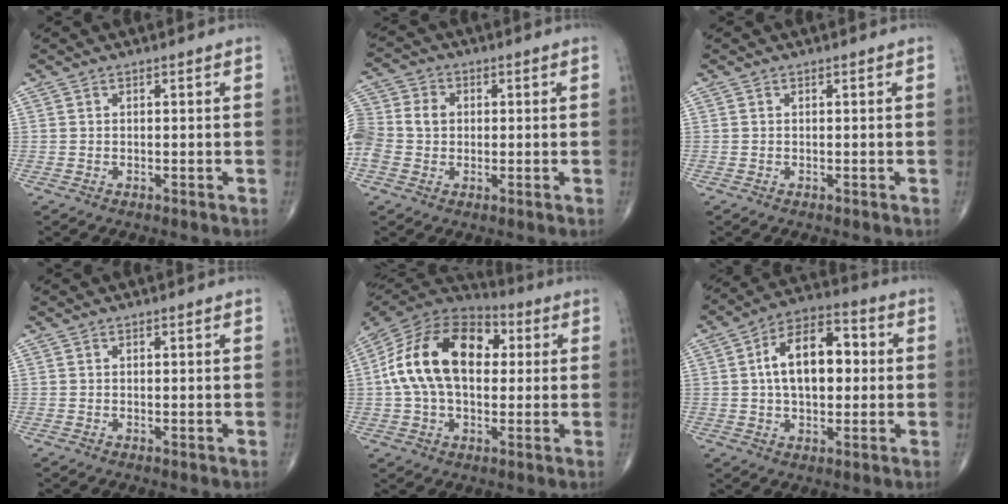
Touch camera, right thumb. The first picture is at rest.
{"total": 13.5, "force": [0.4, 11.6, 7.0], "torque": [-0.181, 0.036, 0.008]}
{"total": 0.0}
{"total": 0.0}
{"total": 21.0, "force": [3.1, 13.2, 16.0], "torque": [-0.285, 0.027, 0.042]}
{"total": 14.4, "force": [1.6, 8.4, 11.6], "torque": [-0.169, 0.025, 0.017]}